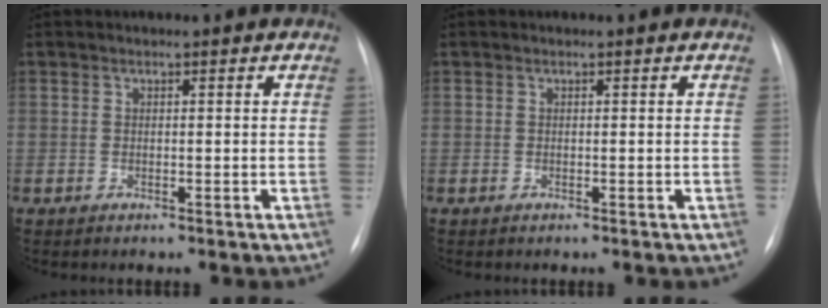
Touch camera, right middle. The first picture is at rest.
{"total": 0.0}